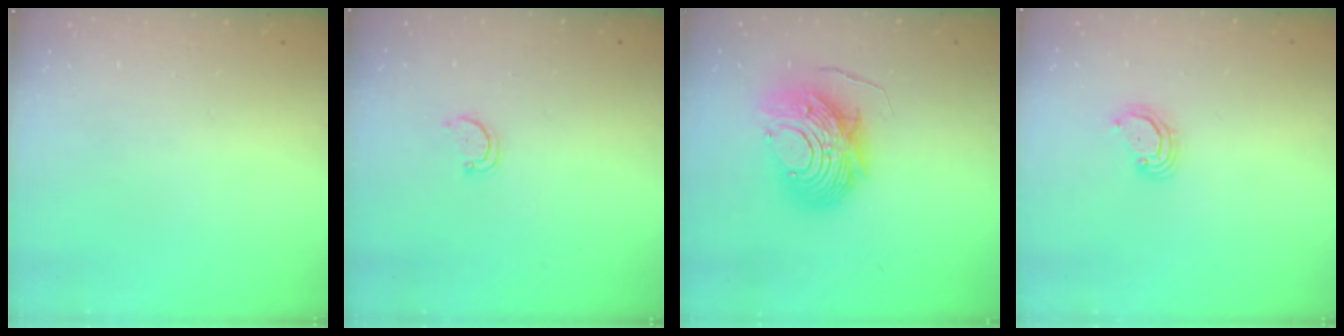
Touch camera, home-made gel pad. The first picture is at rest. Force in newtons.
{"total": 2.9, "press": 2.9, "slide": 0.4}
{"total": 12.9, "press": 12.8, "slide": 1.1}
{"total": 3.0, "press": 2.9, "slide": 0.3}